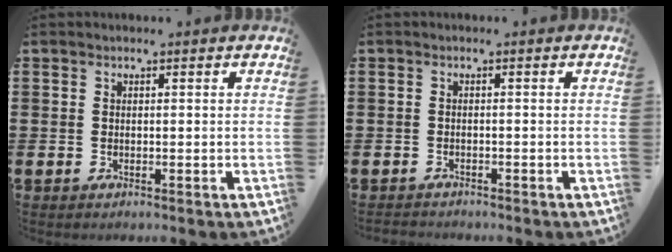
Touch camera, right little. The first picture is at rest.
{"total": 0.7, "force": [-0.7, 0.1, -0.1], "torque": [0.000, 0.000, -0.015]}